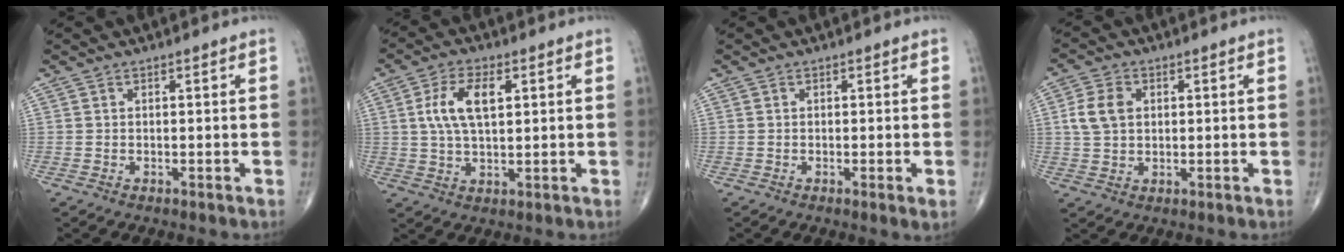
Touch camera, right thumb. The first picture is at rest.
{"total": 8.7, "force": [2.1, 4.3, 7.3], "torque": [-0.141, 0.003, 0.039]}
{"total": 1.7, "force": [-0.4, 0.1, 1.6], "torque": [-0.034, -0.007, -0.010]}
{"total": 6.3, "force": [1.2, 4.6, 4.2], "torque": [-0.080, 0.004, 0.021]}